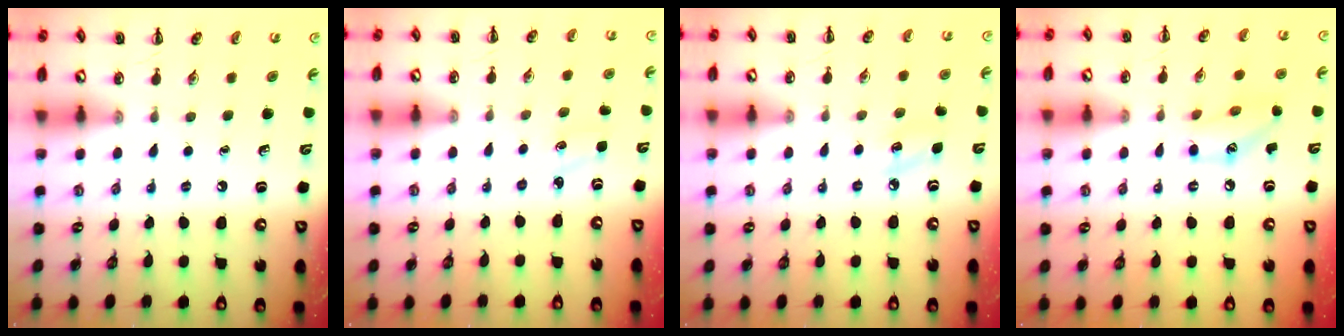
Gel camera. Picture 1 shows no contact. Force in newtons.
{"total": 2.0, "press": 1.9, "slide": 0.6}
{"total": 6.0, "press": 5.7, "slide": 1.6}
{"total": 9.6, "press": 9.6, "slide": 1.1}